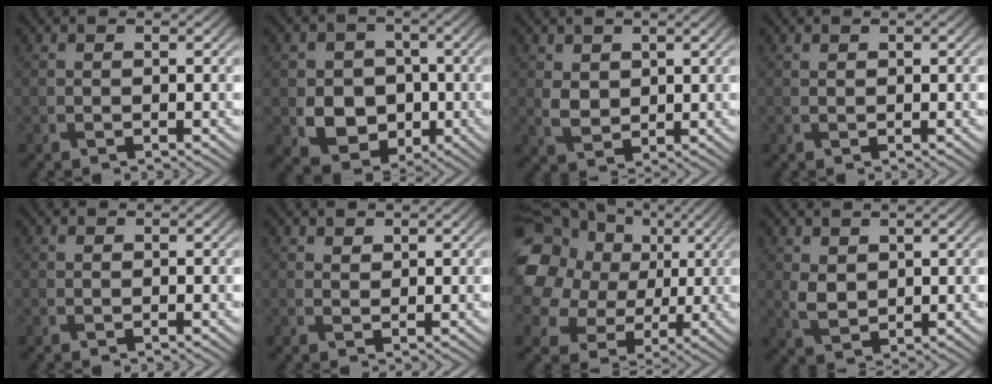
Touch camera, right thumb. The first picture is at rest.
{"total": 8.0, "force": [-1.4, 6.9, 3.9], "torque": [-0.082, -0.016, -0.038]}
{"total": 3.0, "force": [1.1, 2.3, 1.6], "torque": [-0.045, -0.004, 0.022]}
{"total": 0.0}
{"total": 0.0}
{"total": 1.4, "force": [1.1, 0.8, 0.3], "torque": [-0.007, -0.003, 0.022]}
{"total": 16.8, "force": [6.1, 13.0, 8.7], "torque": [-0.237, 0.049, 0.096]}
{"total": 3.0, "force": [1.2, 2.1, 1.8], "torque": [-0.048, -0.004, 0.028]}